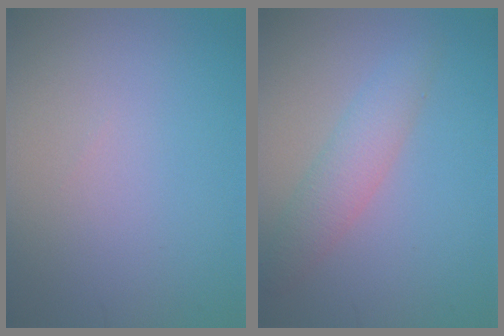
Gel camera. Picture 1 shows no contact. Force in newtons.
{"total": 2.8, "press": 2.8, "slide": 0.0}